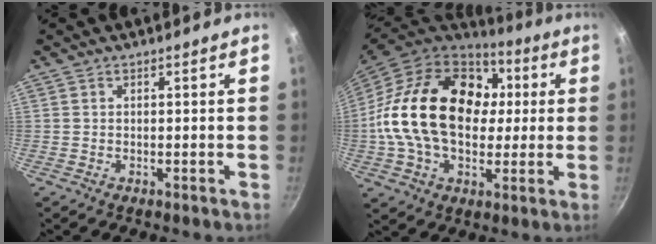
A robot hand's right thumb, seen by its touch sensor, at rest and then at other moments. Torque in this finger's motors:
{"motor_torque": [-1.10, 2.78, 2.19, -0.58, 0.56]}